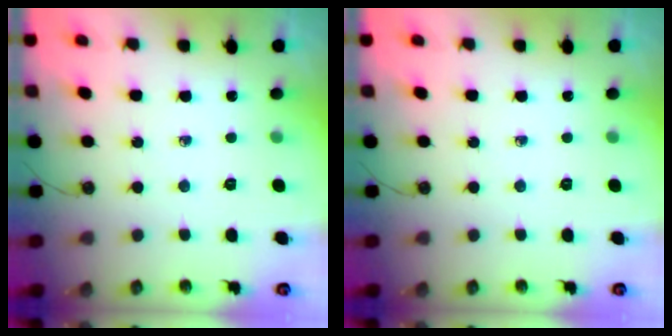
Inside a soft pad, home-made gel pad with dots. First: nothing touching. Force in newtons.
{"total": 0.0}